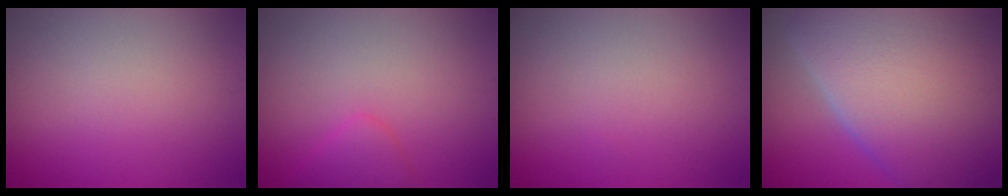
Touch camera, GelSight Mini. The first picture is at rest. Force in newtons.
{"total": 1.9, "press": 1.9, "slide": 0.2}
{"total": 0.0}
{"total": 18.1, "press": 18.0, "slide": 1.1}